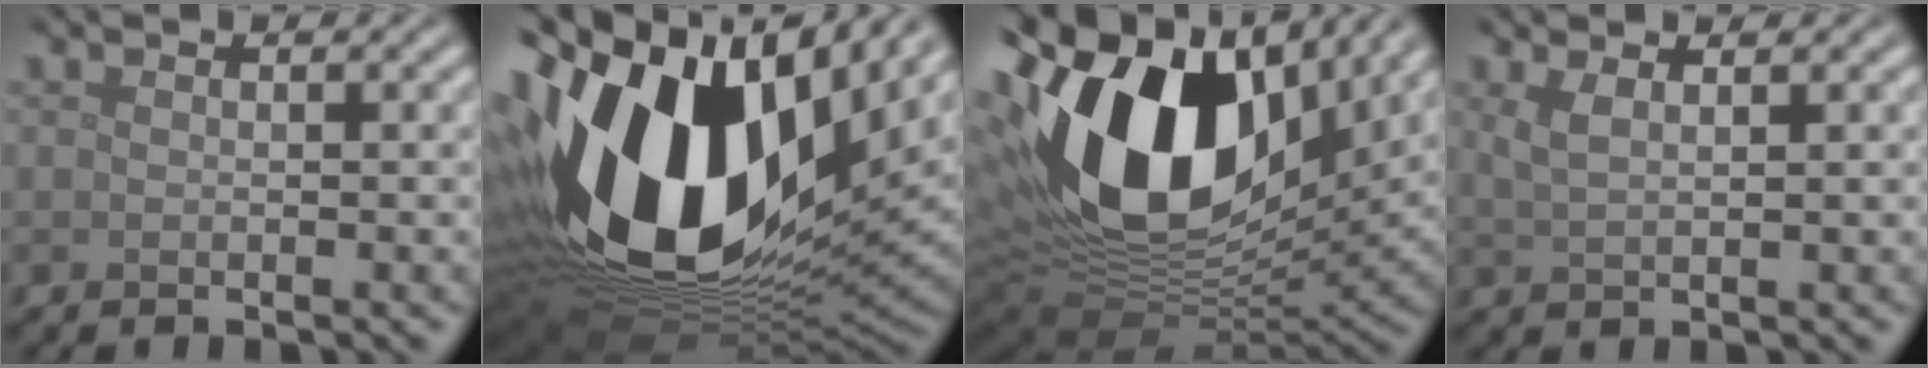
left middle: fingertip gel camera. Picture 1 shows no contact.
{"total": 19.5, "force": [3.4, 12.3, 14.7], "torque": [-0.321, -0.020, 0.069]}
{"total": 18.8, "force": [5.3, 11.7, 13.7], "torque": [-0.288, -0.005, 0.096]}
{"total": 2.0, "force": [1.1, 0.7, 1.5], "torque": [-0.023, 0.001, 0.019]}